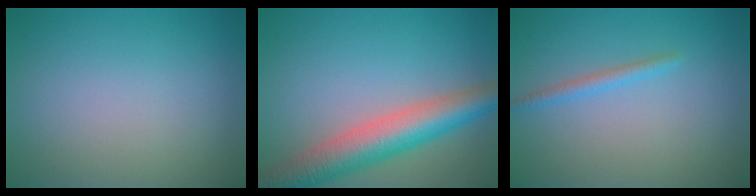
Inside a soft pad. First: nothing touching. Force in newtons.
{"total": 7.2, "press": 7.2, "slide": 0.5}
{"total": 1.3, "press": 1.3, "slide": 0.0}